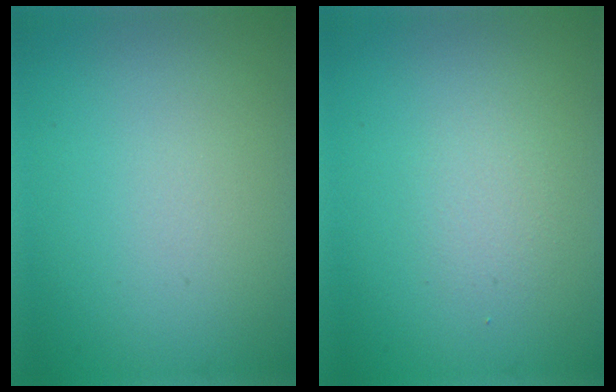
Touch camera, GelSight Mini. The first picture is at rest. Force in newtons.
{"total": 1.5, "press": 1.4, "slide": 0.1}